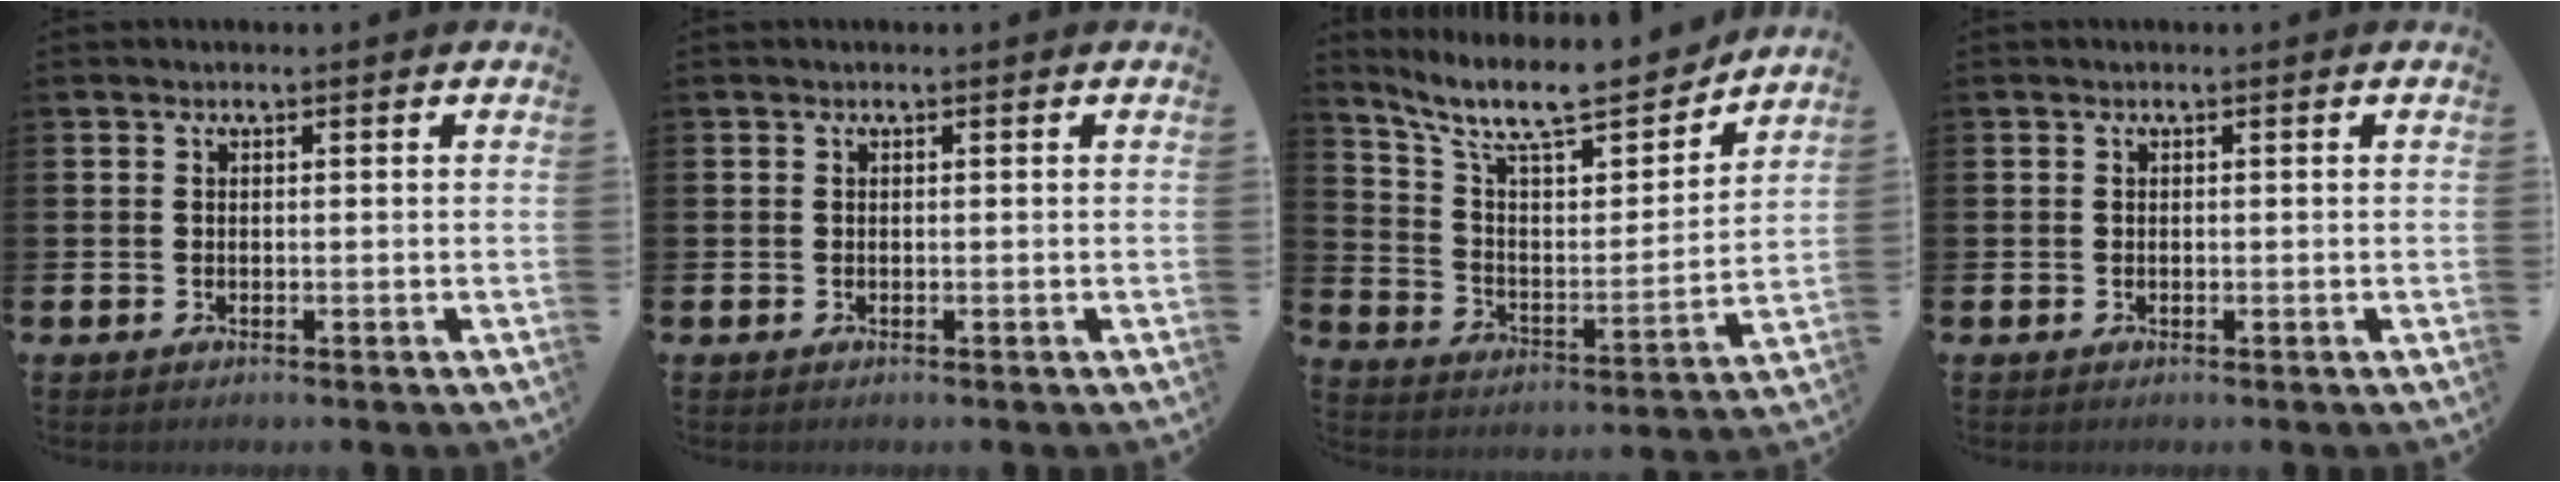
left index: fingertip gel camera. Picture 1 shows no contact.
{"total": 0.0}
{"total": 11.2, "force": [9.8, 2.7, 4.7], "torque": [-0.128, -0.068, 0.169]}
{"total": 0.0}